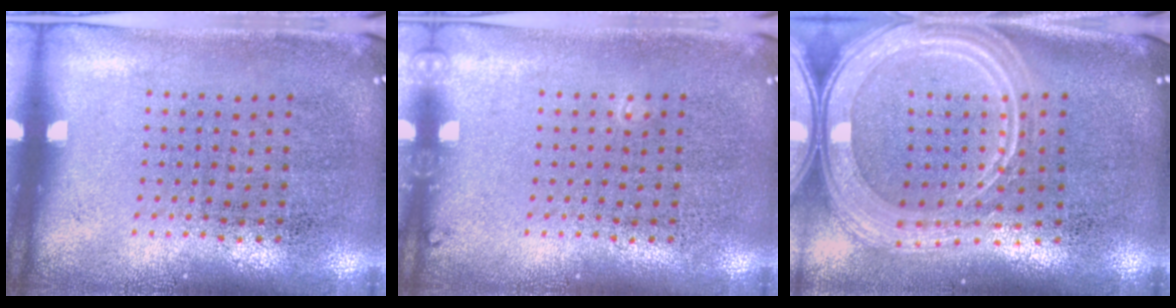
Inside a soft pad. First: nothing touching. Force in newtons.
{"total": 0.7, "press": 0.7, "slide": 0.2}
{"total": 3.1, "press": 2.5, "slide": 1.8}